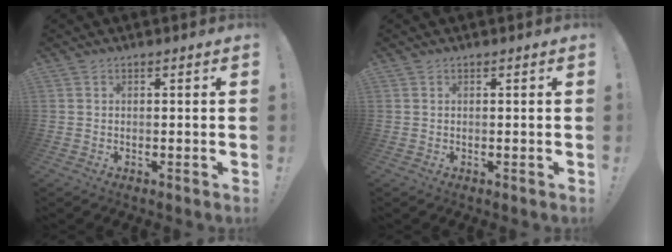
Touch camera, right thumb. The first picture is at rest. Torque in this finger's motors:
{"motor_torque": [0.00, -0.07, 0.12, -0.04, 0.06]}